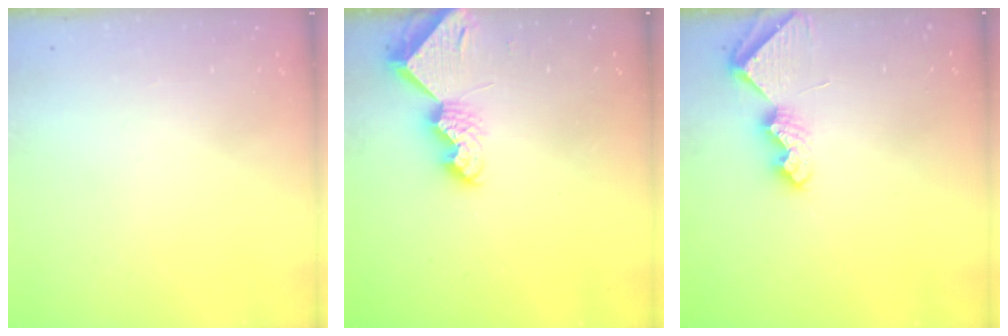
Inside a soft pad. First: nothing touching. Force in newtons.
{"total": 8.0, "press": 7.9, "slide": 0.8}
{"total": 7.9, "press": 7.8, "slide": 0.5}